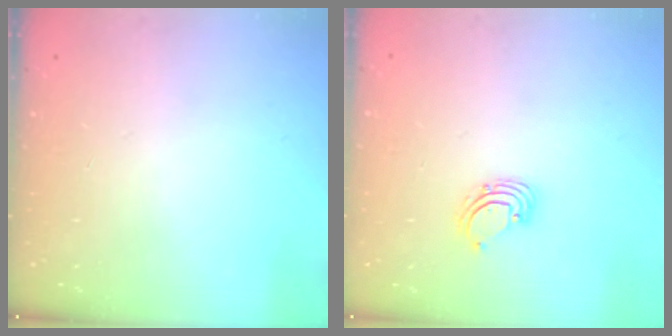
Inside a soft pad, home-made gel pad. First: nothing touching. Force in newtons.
{"total": 2.3, "press": 2.3, "slide": 0.2}